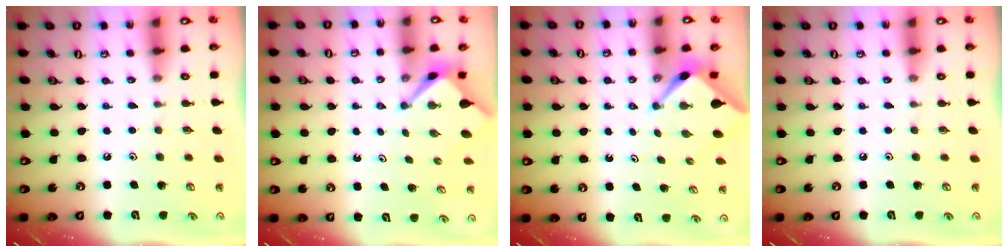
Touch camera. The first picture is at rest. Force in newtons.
{"total": 2.4, "press": 2.4, "slide": 0.2}
{"total": 2.6, "press": 2.6, "slide": 0.3}
{"total": 0.0}